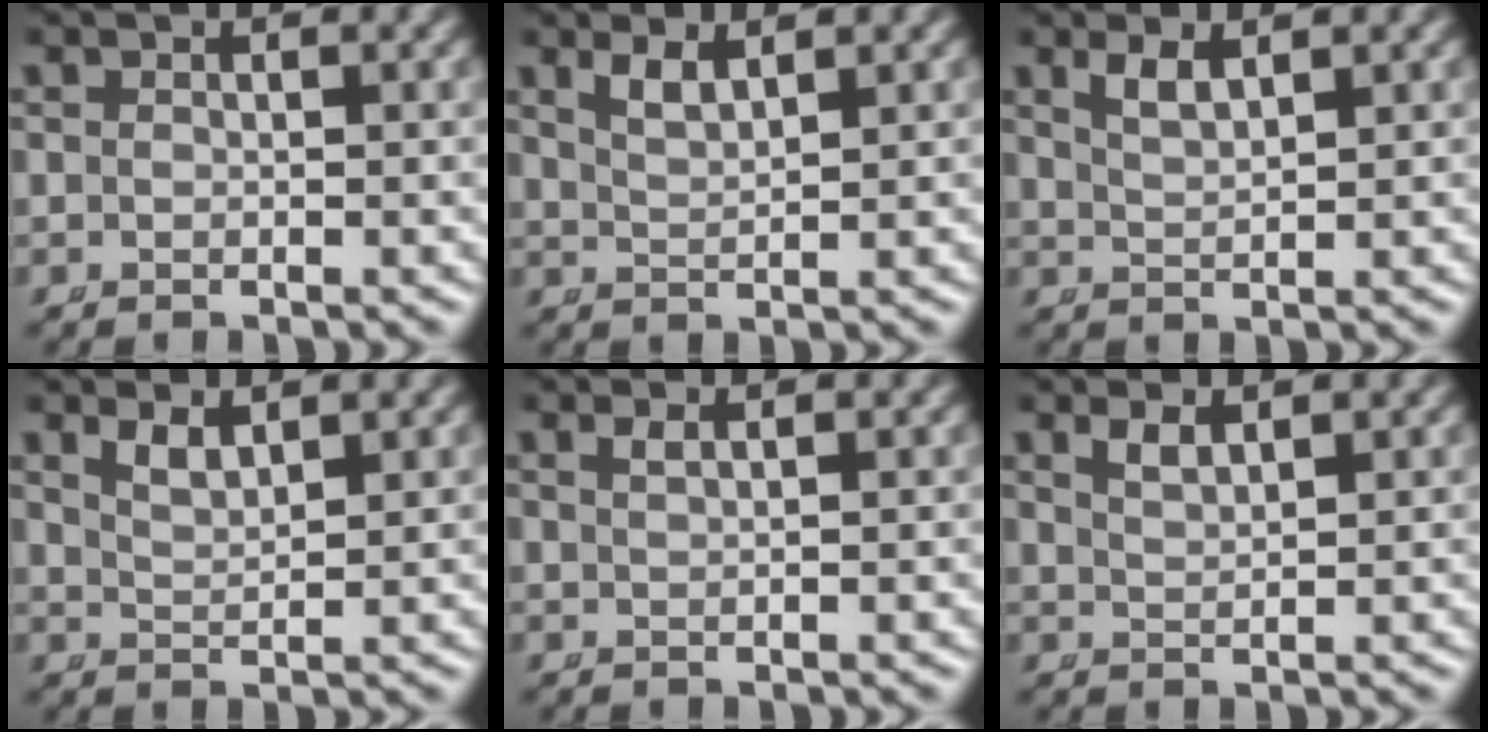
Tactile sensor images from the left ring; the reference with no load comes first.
{"total": 1.6, "force": [1.2, 0.1, 1.1], "torque": [-0.026, -0.007, 0.032]}
{"total": 1.5, "force": [1.1, 0.0, 1.1], "torque": [-0.025, -0.007, 0.030]}
{"total": 1.6, "force": [1.2, 0.2, 1.0], "torque": [-0.024, -0.010, 0.031]}
{"total": 0.8, "force": [0.4, -0.4, 0.5], "torque": [-0.009, -0.003, 0.015]}
{"total": 1.2, "force": [1.0, -0.2, 0.7], "torque": [-0.017, -0.007, 0.029]}